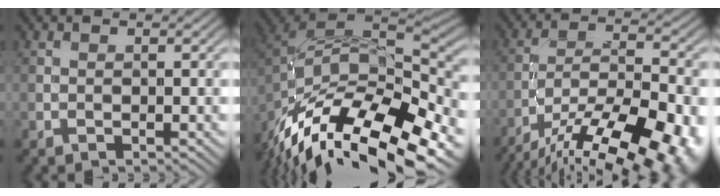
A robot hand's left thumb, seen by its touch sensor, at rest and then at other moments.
{"total": 17.1, "force": [-9.0, 8.0, 12.1], "torque": [-0.244, -0.010, -0.147]}
{"total": 17.9, "force": [-12.5, 6.3, 11.2], "torque": [-0.161, -0.029, -0.187]}